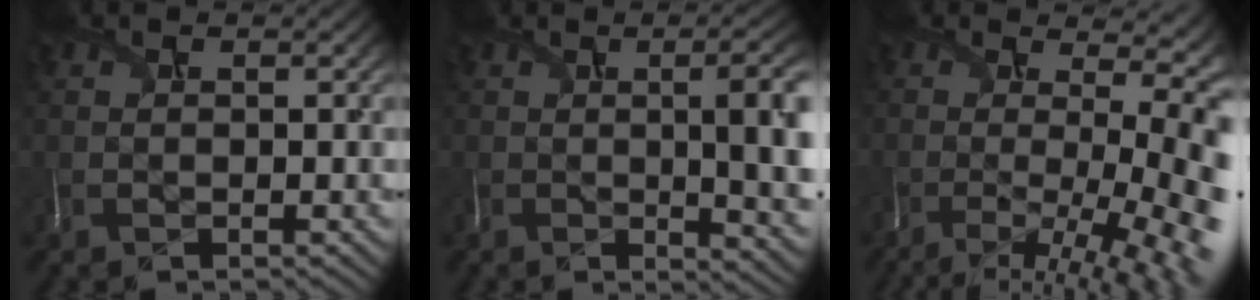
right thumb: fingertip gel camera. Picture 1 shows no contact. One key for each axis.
{"total": 11.5, "fx": -0.2, "fy": 4.4, "fz": 10.6, "tx": -0.112, "ty": 0.010, "tz": 0.009}
{"total": 12.9, "fx": -2.0, "fy": 4.6, "fz": 11.9, "tx": -0.133, "ty": -0.017, "tz": -0.017}